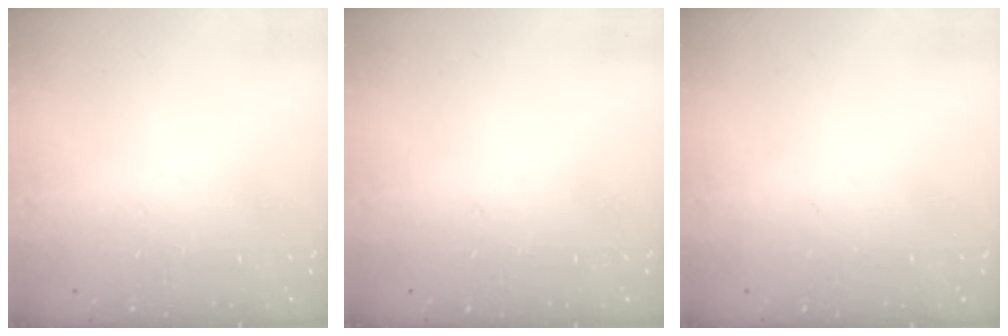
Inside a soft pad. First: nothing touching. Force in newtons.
{"total": 0.0}
{"total": 0.0}